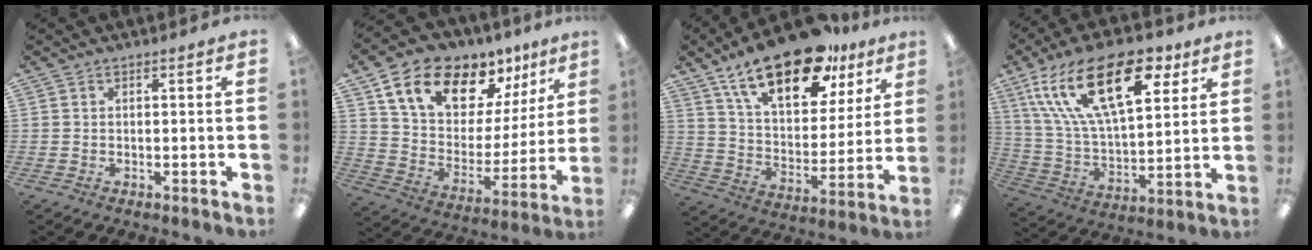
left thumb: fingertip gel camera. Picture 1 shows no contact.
{"total": 16.2, "force": [11.9, 8.5, 7.0], "torque": [-0.136, -0.076, 0.216]}
{"total": 22.5, "force": [15.1, 10.1, 13.3], "torque": [-0.213, -0.079, 0.259]}
{"total": 25.9, "force": [13.2, 12.3, 18.6], "torque": [-0.341, -0.046, 0.224]}